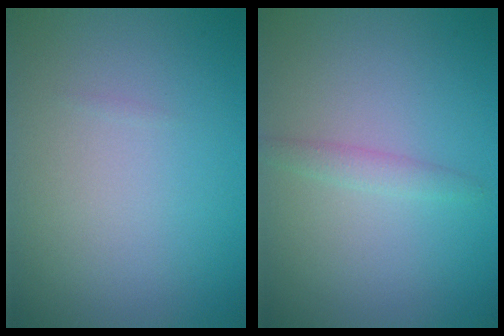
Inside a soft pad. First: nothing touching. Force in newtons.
{"total": 1.3, "press": 1.3, "slide": 0.1}